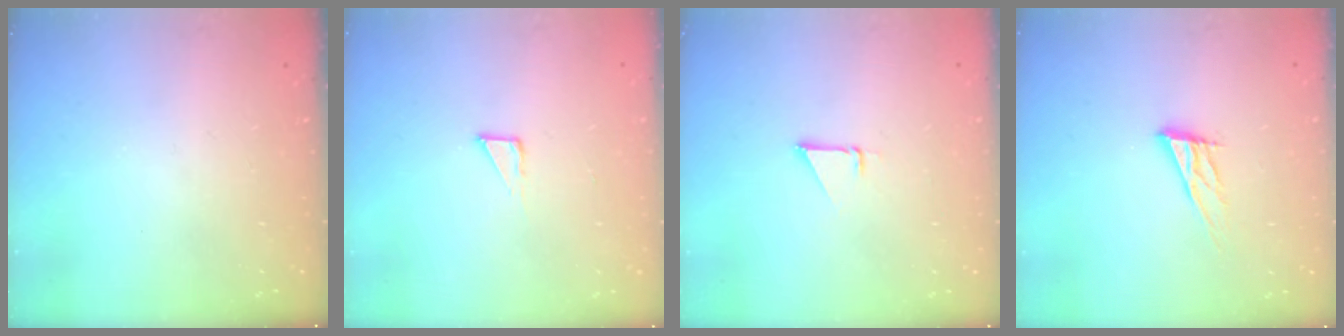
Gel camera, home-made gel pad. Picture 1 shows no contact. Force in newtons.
{"total": 2.6, "press": 2.6, "slide": 0.1}
{"total": 1.5, "press": 1.5, "slide": 0.1}
{"total": 11.0, "press": 10.7, "slide": 2.6}